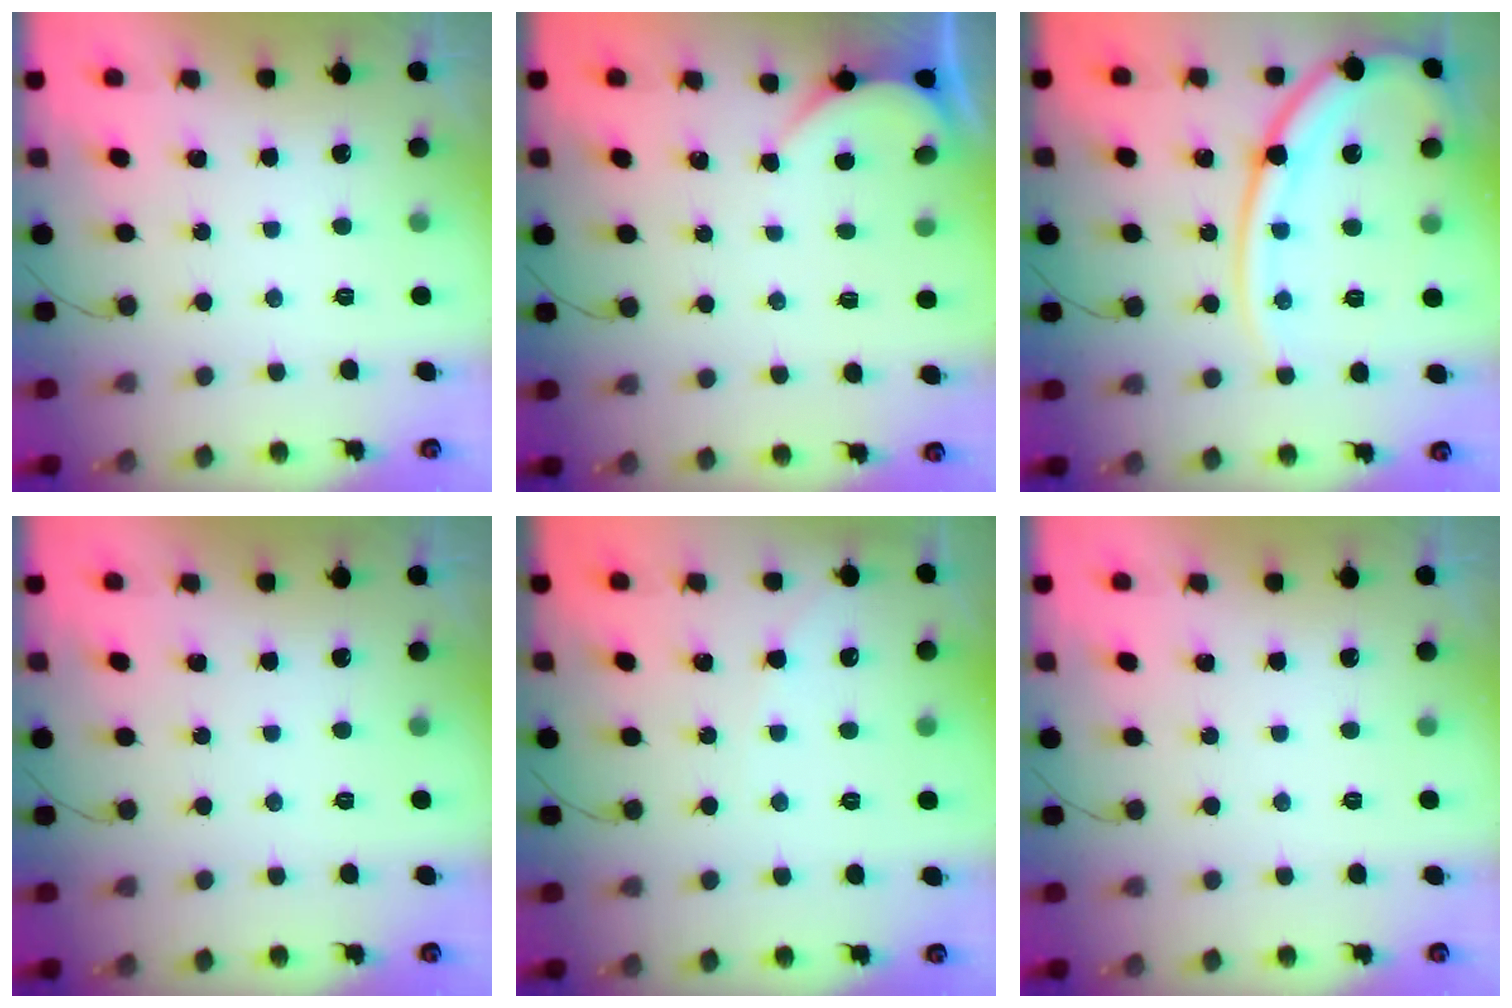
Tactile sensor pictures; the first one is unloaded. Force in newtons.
{"total": 1.3, "press": 1.3, "slide": 0.1}
{"total": 17.1, "press": 17.0, "slide": 1.7}
{"total": 0.0}
{"total": 3.3, "press": 3.3, "slide": 0.6}
{"total": 0.0}